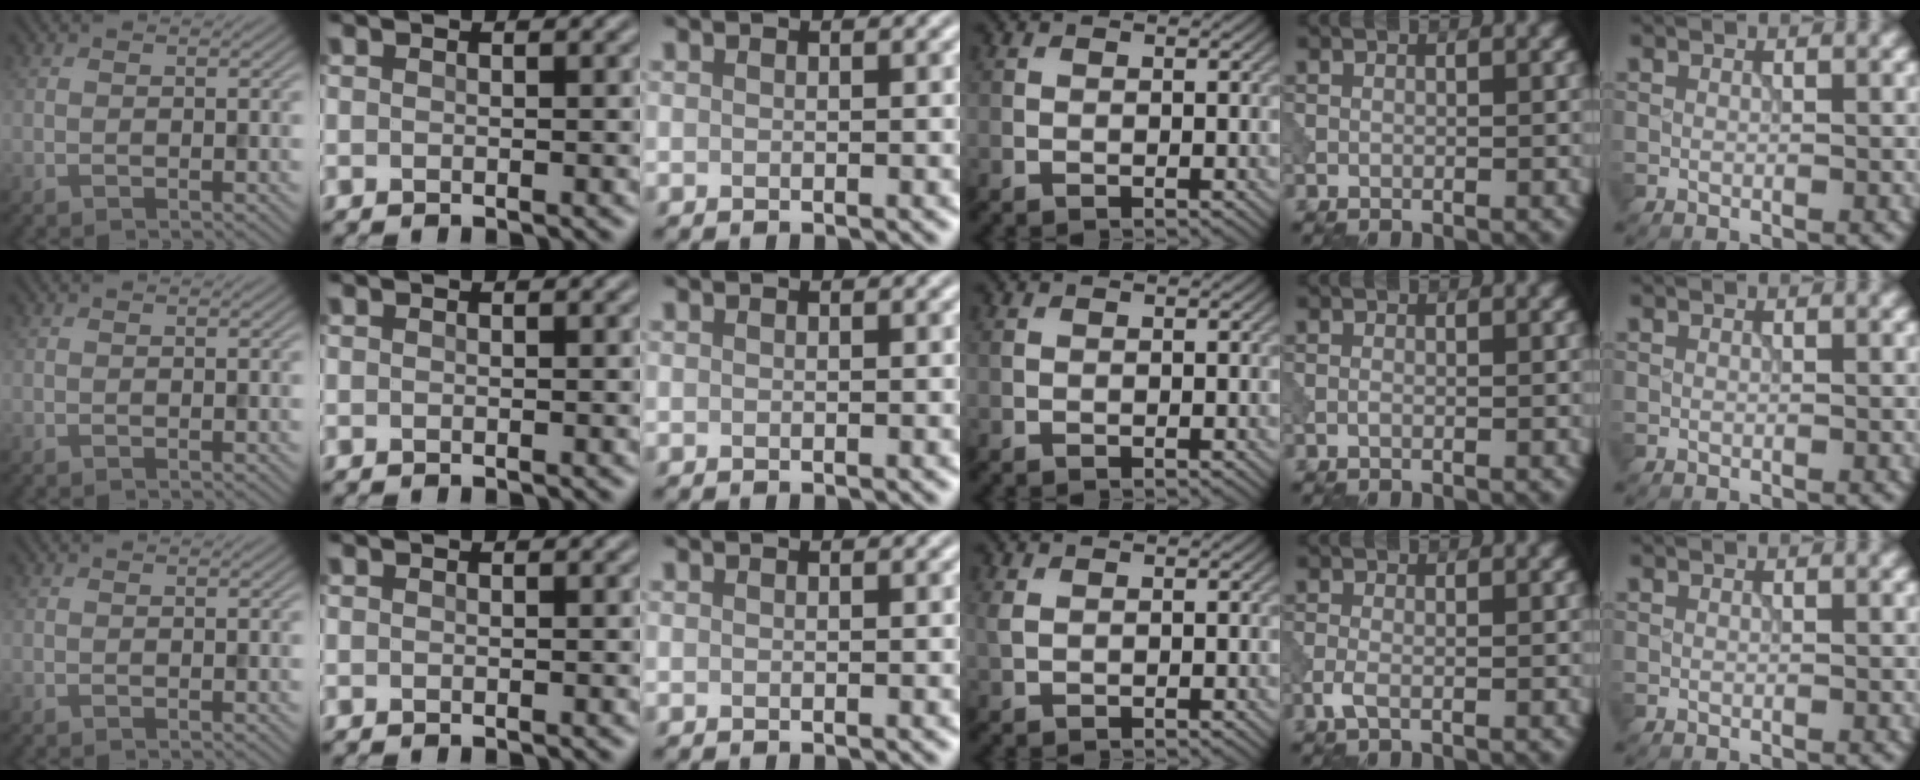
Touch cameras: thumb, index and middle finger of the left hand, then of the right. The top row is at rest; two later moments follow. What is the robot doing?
{"motion": "dispense", "object": "pipette"}